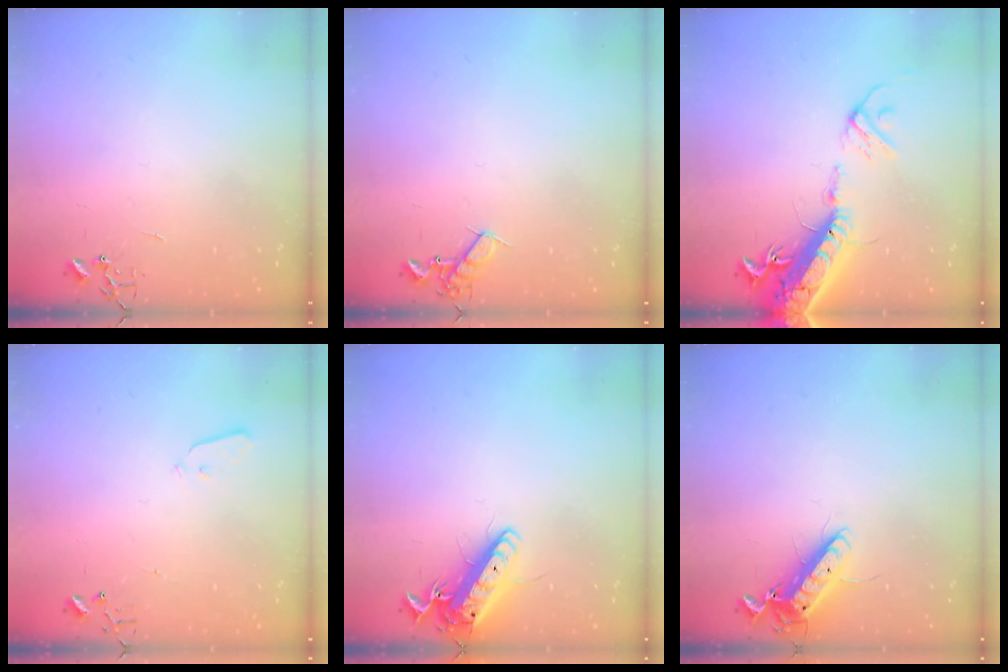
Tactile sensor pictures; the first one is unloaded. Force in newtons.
{"total": 7.5, "press": 7.5, "slide": 0.8}
{"total": 20.7, "press": 20.1, "slide": 4.8}
{"total": 2.9, "press": 2.8, "slide": 0.8}
{"total": 13.5, "press": 13.3, "slide": 2.3}
{"total": 12.2, "press": 12.1, "slide": 1.7}